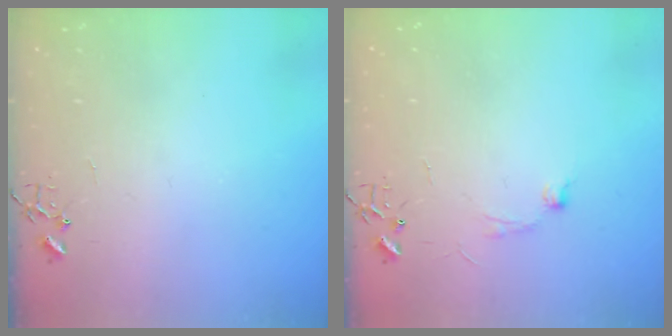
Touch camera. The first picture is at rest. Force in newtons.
{"total": 7.2, "press": 7.2, "slide": 0.8}